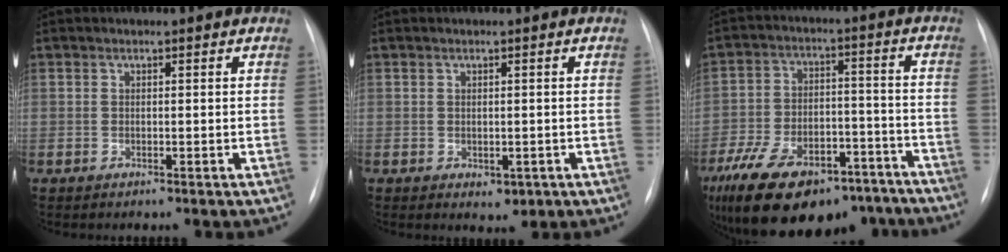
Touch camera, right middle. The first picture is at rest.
{"total": 2.1, "force": [-0.7, 1.4, 1.4], "torque": [-0.012, -0.002, 0.000]}
{"total": 24.6, "force": [-17.5, 11.2, 13.1], "torque": [-0.255, 0.000, -0.264]}